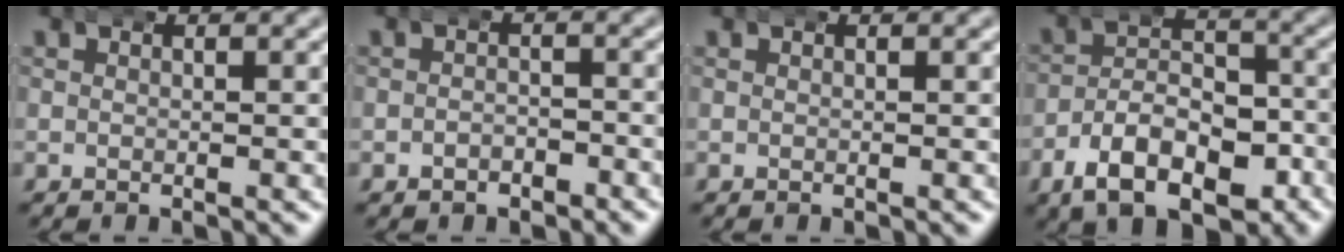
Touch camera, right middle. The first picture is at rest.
{"total": 1.8, "force": [-1.4, 1.1, 0.3], "torque": [0.004, -0.001, -0.027]}
{"total": 0.0}
{"total": 9.7, "force": [-6.3, 5.4, 5.0], "torque": [-0.063, -0.013, -0.104]}